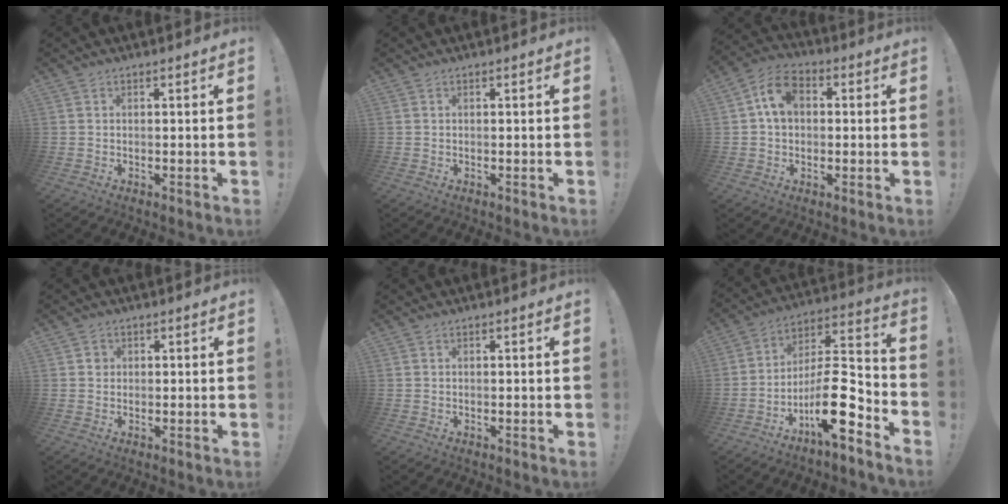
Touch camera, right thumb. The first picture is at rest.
{"total": 0.0}
{"total": 9.5, "force": [1.9, 7.3, 5.8], "torque": [-0.088, 0.015, 0.041]}
{"total": 1.8, "force": [0.3, 1.7, 0.4], "torque": [0.003, 0.001, 0.001]}
{"total": 0.0}
{"total": 15.3, "force": [-7.4, 6.5, 11.7], "torque": [-0.190, 0.040, -0.115]}